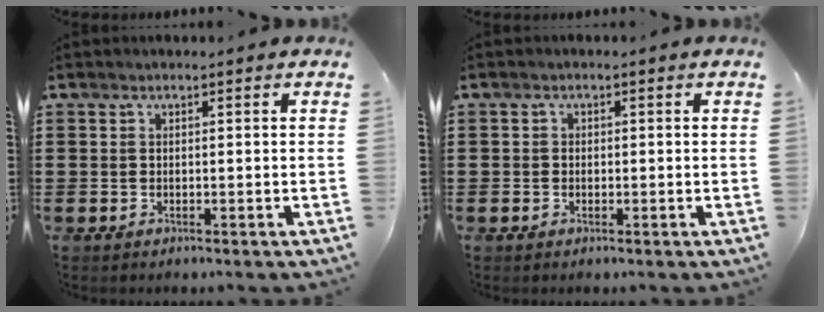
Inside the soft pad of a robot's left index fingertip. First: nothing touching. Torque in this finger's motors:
{"motor_torque": [-0.04, 0.02, 0.00, 0.00]}